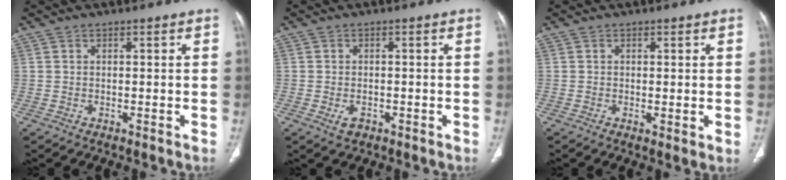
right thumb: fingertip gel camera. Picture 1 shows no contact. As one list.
[{"total": 2.3, "force": [-1.0, 1.4, 1.4], "torque": [-0.024, 0.003, -0.010]}, {"total": 1.7, "force": [-0.1, 0.4, 1.7], "torque": [-0.034, -0.009, -0.002]}]